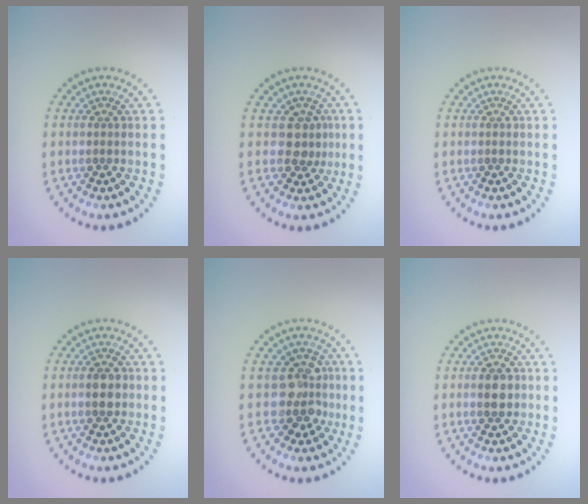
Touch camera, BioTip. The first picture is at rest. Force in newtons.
{"total": 2.1, "press": 1.8, "slide": 1.1}
{"total": 0.0}
{"total": 2.1, "press": 2.1, "slide": 0.0}
{"total": 3.3, "press": 3.0, "slide": 1.4}
{"total": 2.6, "press": 2.6, "slide": 0.1}